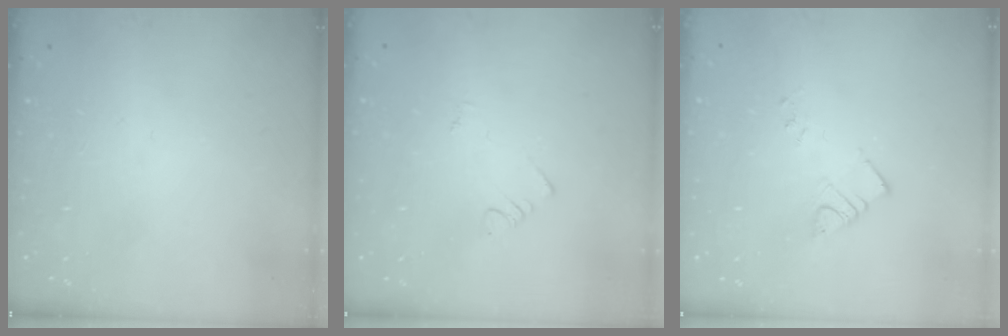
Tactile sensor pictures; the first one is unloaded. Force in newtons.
{"total": 1.1, "press": 1.1, "slide": 0.3}
{"total": 4.0, "press": 3.9, "slide": 0.5}